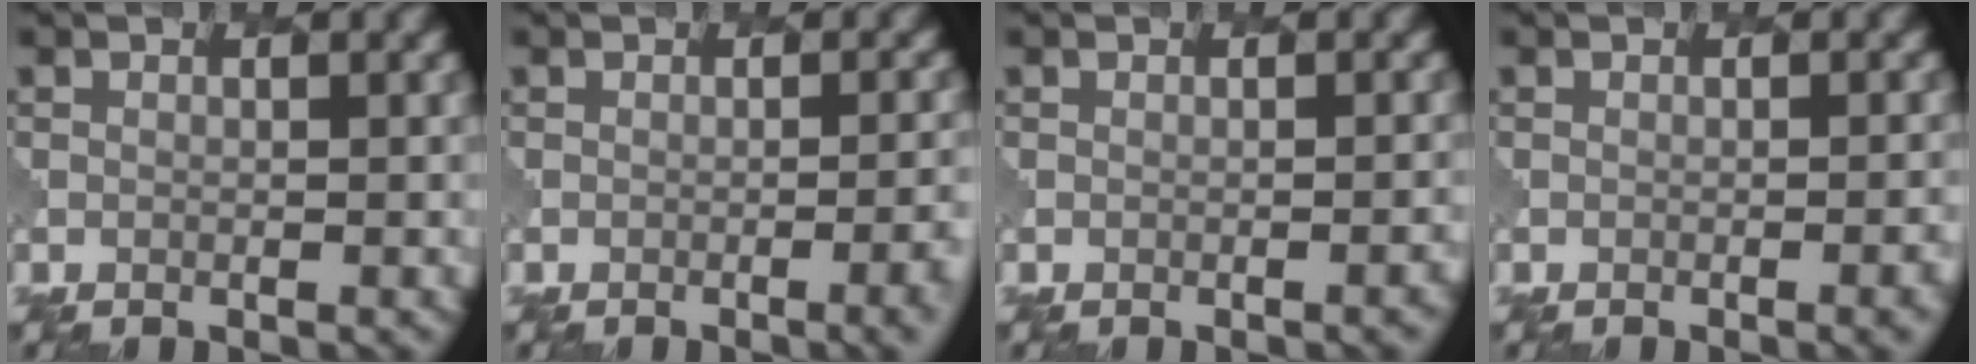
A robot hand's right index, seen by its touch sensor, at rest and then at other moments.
{"total": 4.2, "force": [-2.0, 1.6, 3.4], "torque": [-0.015, 0.008, -0.019]}
{"total": 2.0, "force": [-1.1, 0.7, 1.6], "torque": [0.003, 0.009, -0.009]}
{"total": 3.0, "force": [-1.5, 1.0, 2.3], "torque": [-0.005, 0.011, -0.015]}